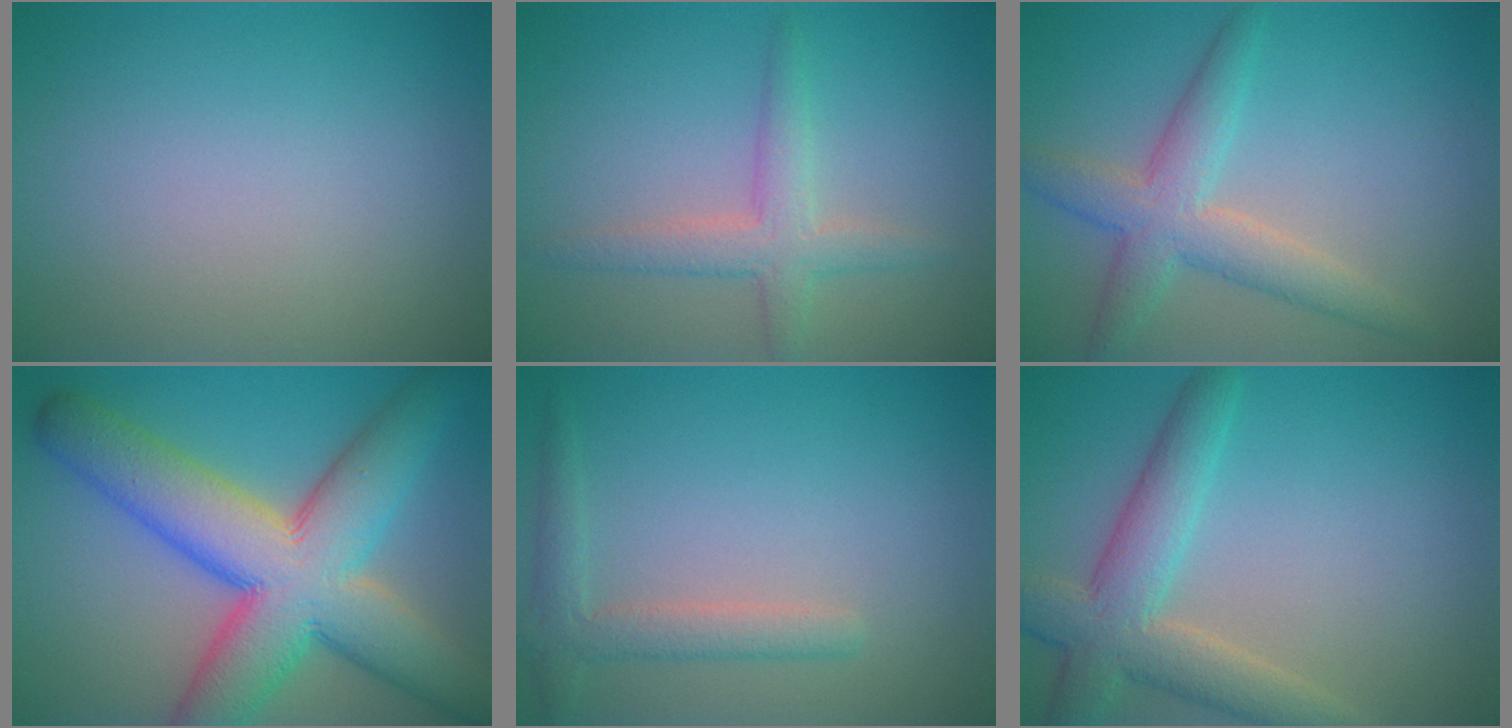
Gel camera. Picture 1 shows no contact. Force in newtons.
{"total": 3.1, "press": 3.1, "slide": 0.1}
{"total": 4.5, "press": 4.5, "slide": 0.0}
{"total": 12.6, "press": 12.6, "slide": 0.4}
{"total": 2.6, "press": 2.5, "slide": 0.2}
{"total": 5.6, "press": 5.6, "slide": 0.6}